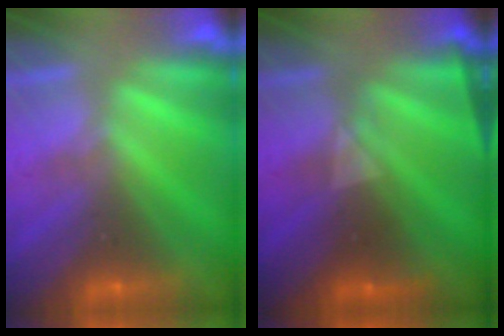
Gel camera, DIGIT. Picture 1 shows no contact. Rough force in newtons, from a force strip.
{"total": 2.3}